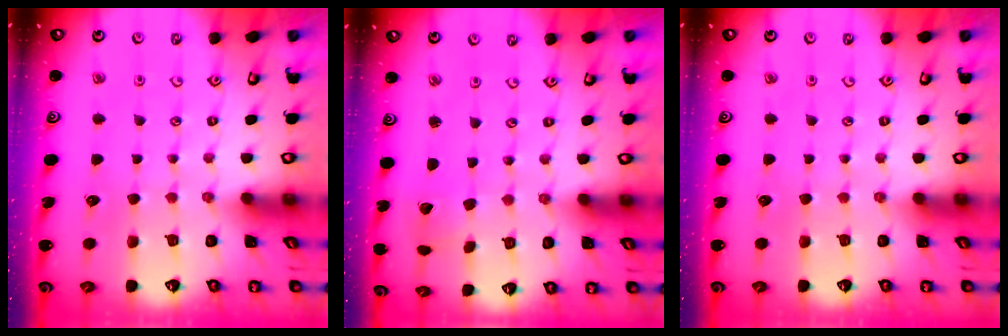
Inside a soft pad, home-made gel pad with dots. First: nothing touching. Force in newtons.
{"total": 2.6, "press": 2.6, "slide": 0.1}
{"total": 0.0}